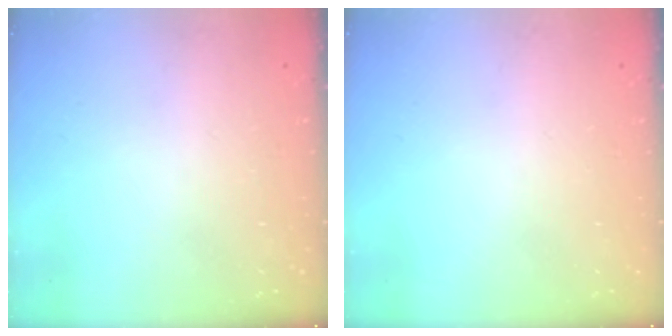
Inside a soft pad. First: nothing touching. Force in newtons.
{"total": 0.0}